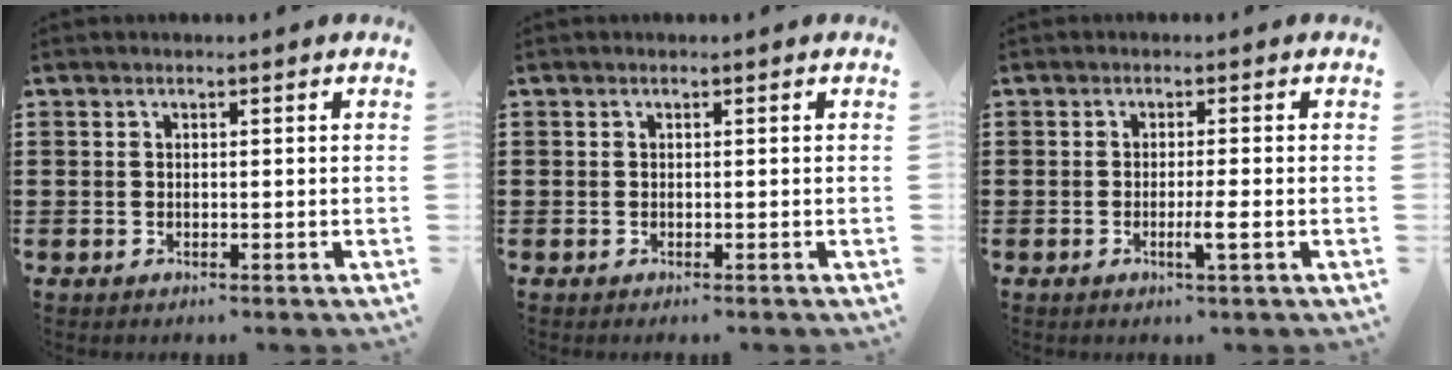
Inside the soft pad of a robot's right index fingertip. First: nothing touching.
{"total": 0.0}
{"total": 2.7, "force": [-1.0, -0.2, 2.5], "torque": [-0.048, -0.009, -0.022]}